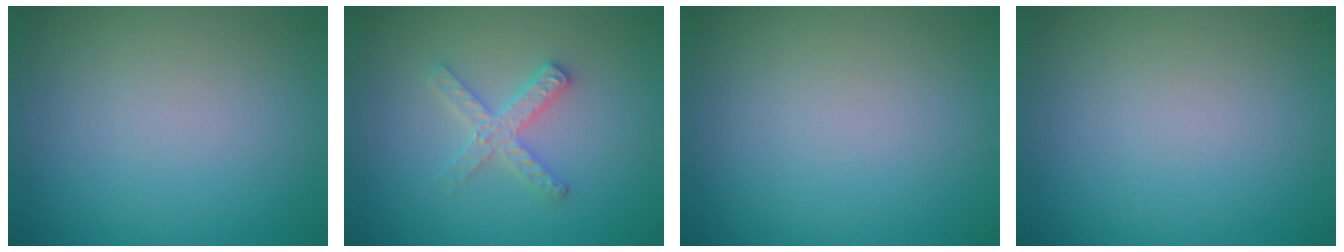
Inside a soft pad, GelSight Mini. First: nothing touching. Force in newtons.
{"total": 2.6, "press": 2.5, "slide": 0.4}
{"total": 0.0}
{"total": 0.0}